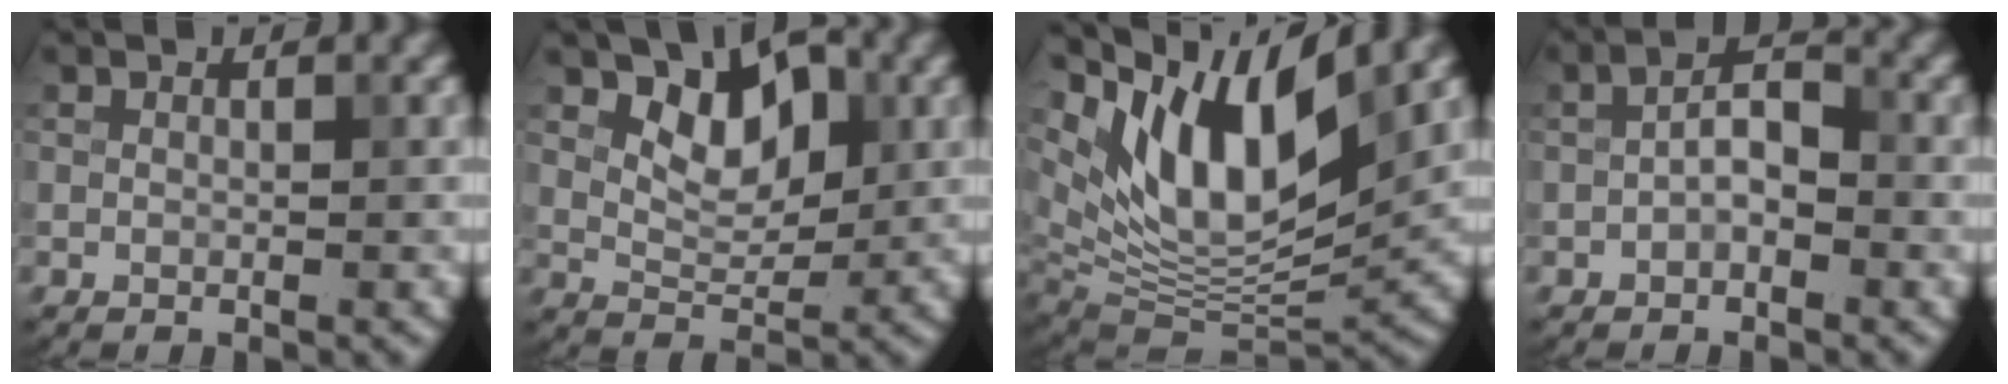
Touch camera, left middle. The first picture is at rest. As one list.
[{"total": 4.7, "force": [2.0, 2.8, 3.2], "torque": [-0.053, -0.004, 0.028]}, {"total": 12.2, "force": [6.4, 4.6, 9.4], "torque": [-0.154, 0.000, 0.124]}, {"total": 2.5, "force": [-0.8, 1.2, 2.1], "torque": [-0.037, 0.010, -0.021]}]